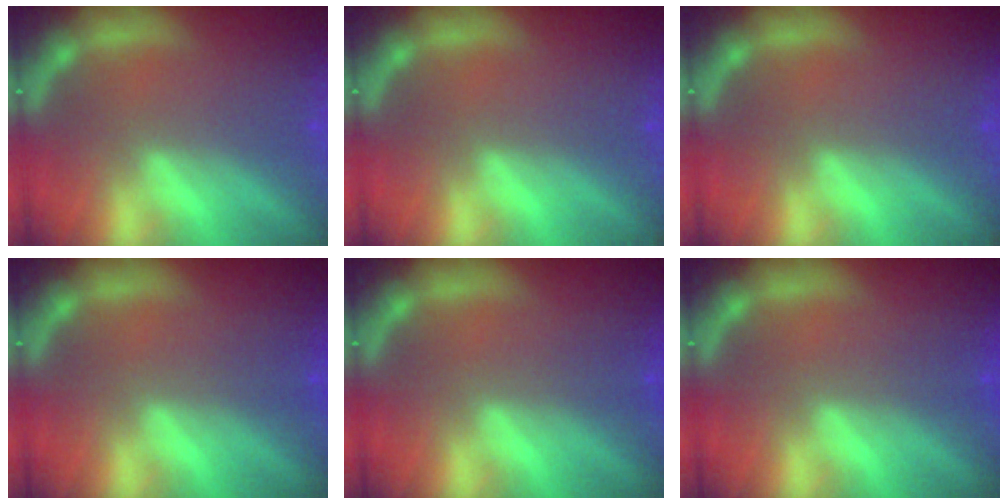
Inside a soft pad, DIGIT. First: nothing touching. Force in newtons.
{"total": 0.0}
{"total": 0.0}
{"total": 1.0}
{"total": 1.0}
{"total": 1.0}